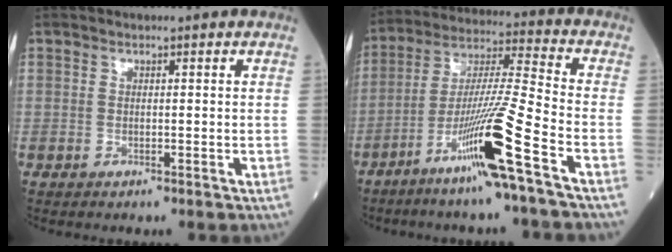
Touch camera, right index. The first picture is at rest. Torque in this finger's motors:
{"motor_torque": [1.57, -0.57, 0.95, 0.21]}